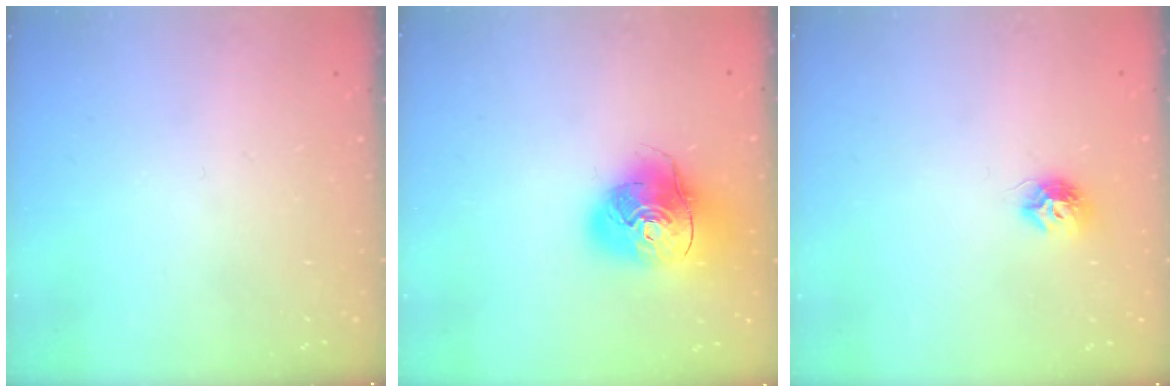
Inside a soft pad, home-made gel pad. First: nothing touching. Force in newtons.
{"total": 13.7, "press": 13.6, "slide": 1.7}
{"total": 7.5, "press": 7.5, "slide": 0.7}